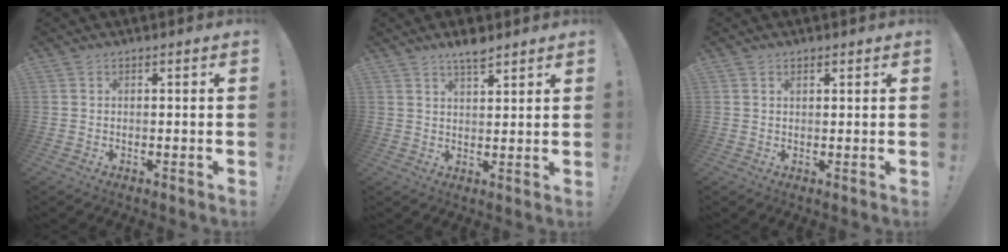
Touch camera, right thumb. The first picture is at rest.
{"total": 4.8, "force": [3.9, 1.0, 2.6], "torque": [-0.033, -0.027, 0.065]}
{"total": 1.1, "force": [0.8, 0.4, 0.5], "torque": [-0.002, -0.004, 0.014]}